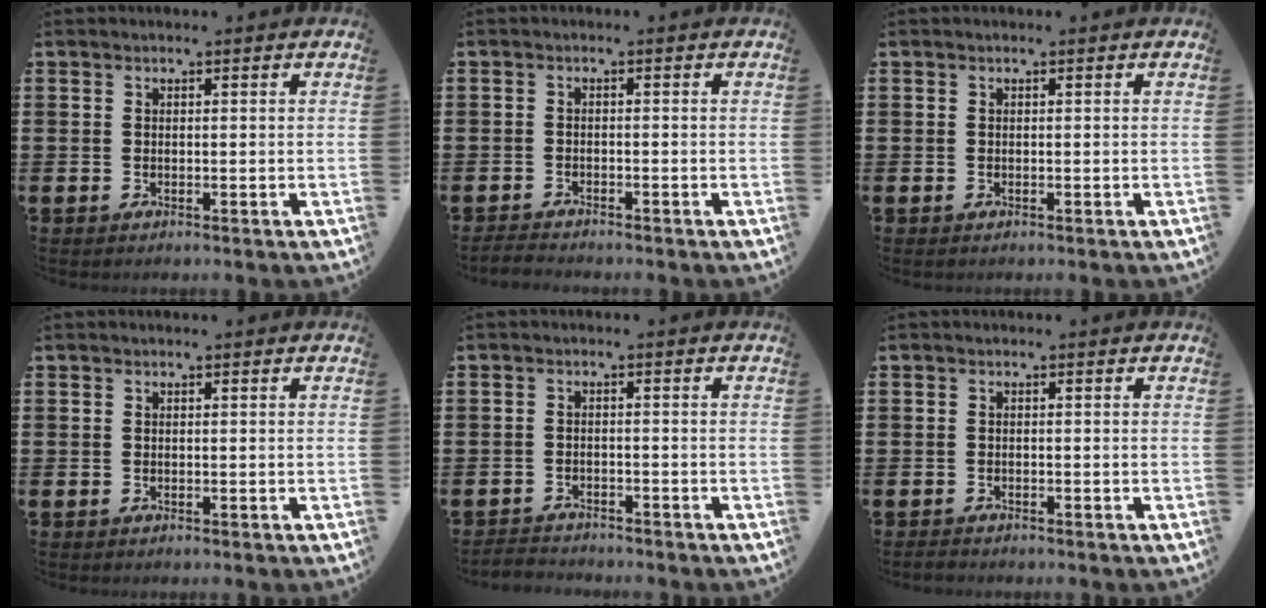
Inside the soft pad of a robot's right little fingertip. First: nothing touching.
{"total": 1.3, "force": [-1.3, 0.1, 0.2], "torque": [-0.006, 0.003, -0.026]}
{"total": 0.0}
{"total": 0.0}
{"total": 1.7, "force": [-1.7, 0.1, -0.2], "torque": [-0.002, 0.004, -0.038]}
{"total": 0.6, "force": [-0.5, 0.3, 0.2], "torque": [-0.006, 0.001, -0.013]}